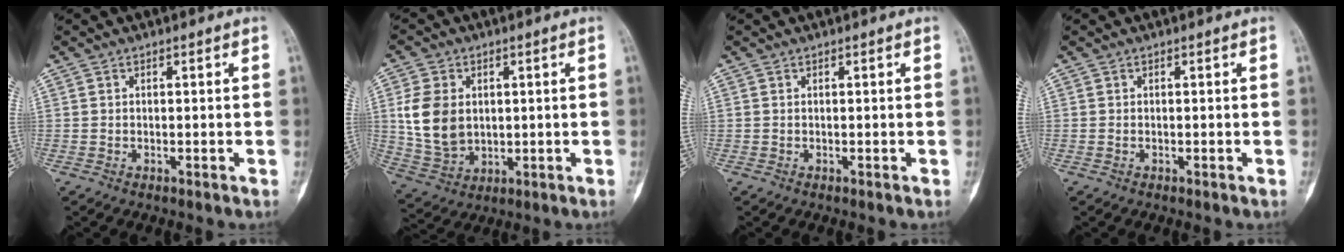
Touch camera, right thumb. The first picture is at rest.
{"total": 10.5, "force": [1.4, 7.8, 6.9], "torque": [-0.118, -0.009, 0.039]}
{"total": 0.0}
{"total": 0.0}